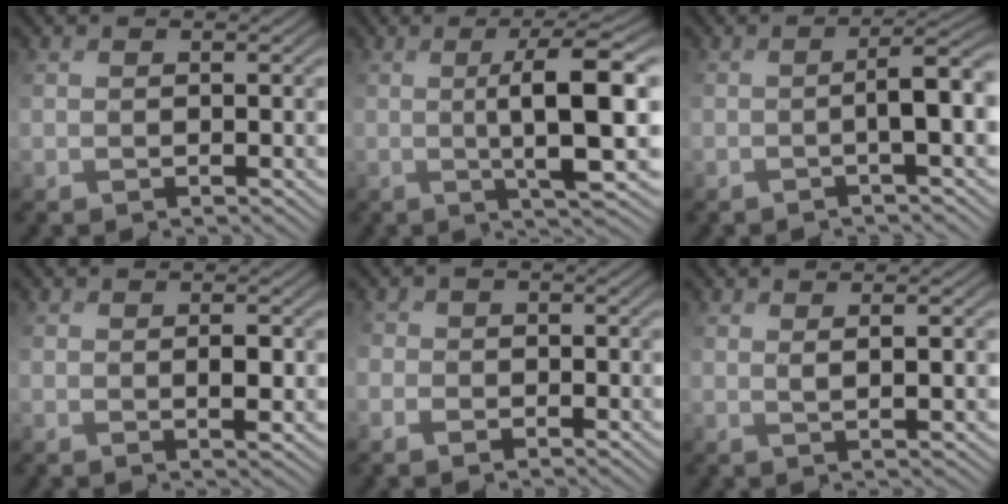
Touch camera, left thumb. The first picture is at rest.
{"total": 7.4, "force": [0.7, 0.5, 7.4], "torque": [-0.115, 0.017, 0.015]}
{"total": 4.5, "force": [-1.0, 0.2, 4.4], "torque": [-0.062, 0.013, -0.023]}
{"total": 2.3, "force": [0.5, 0.9, 2.0], "torque": [-0.040, 0.000, 0.014]}
{"total": 2.4, "force": [-1.0, 2.0, 0.9], "torque": [-0.026, 0.001, -0.021]}
{"total": 2.4, "force": [1.6, -0.5, 1.6], "torque": [-0.027, 0.013, 0.034]}